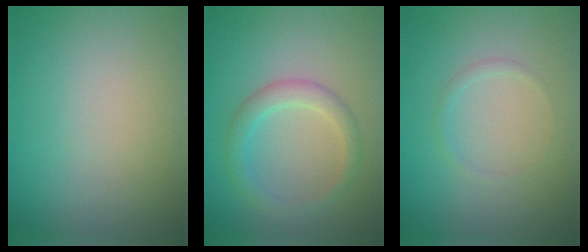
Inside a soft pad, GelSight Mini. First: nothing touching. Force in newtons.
{"total": 2.7, "press": 2.7, "slide": 0.1}
{"total": 0.7, "press": 0.7, "slide": 0.0}